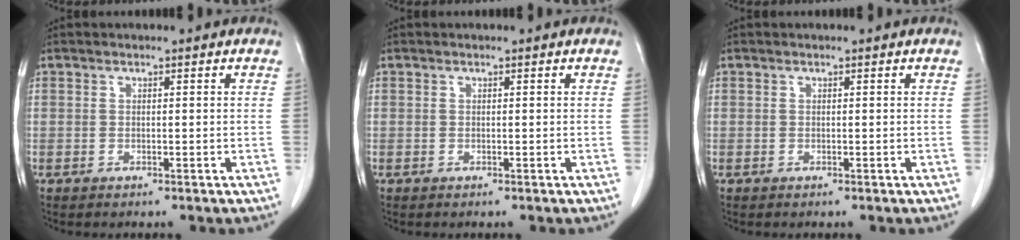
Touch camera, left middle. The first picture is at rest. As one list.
[{"total": 0.0}, {"total": 0.0}]